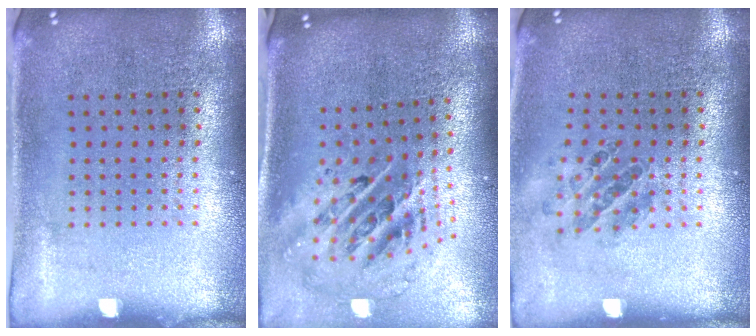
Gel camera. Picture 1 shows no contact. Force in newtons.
{"total": 2.7, "press": 1.8, "slide": 1.9}
{"total": 0.8, "press": 0.8, "slide": 0.2}